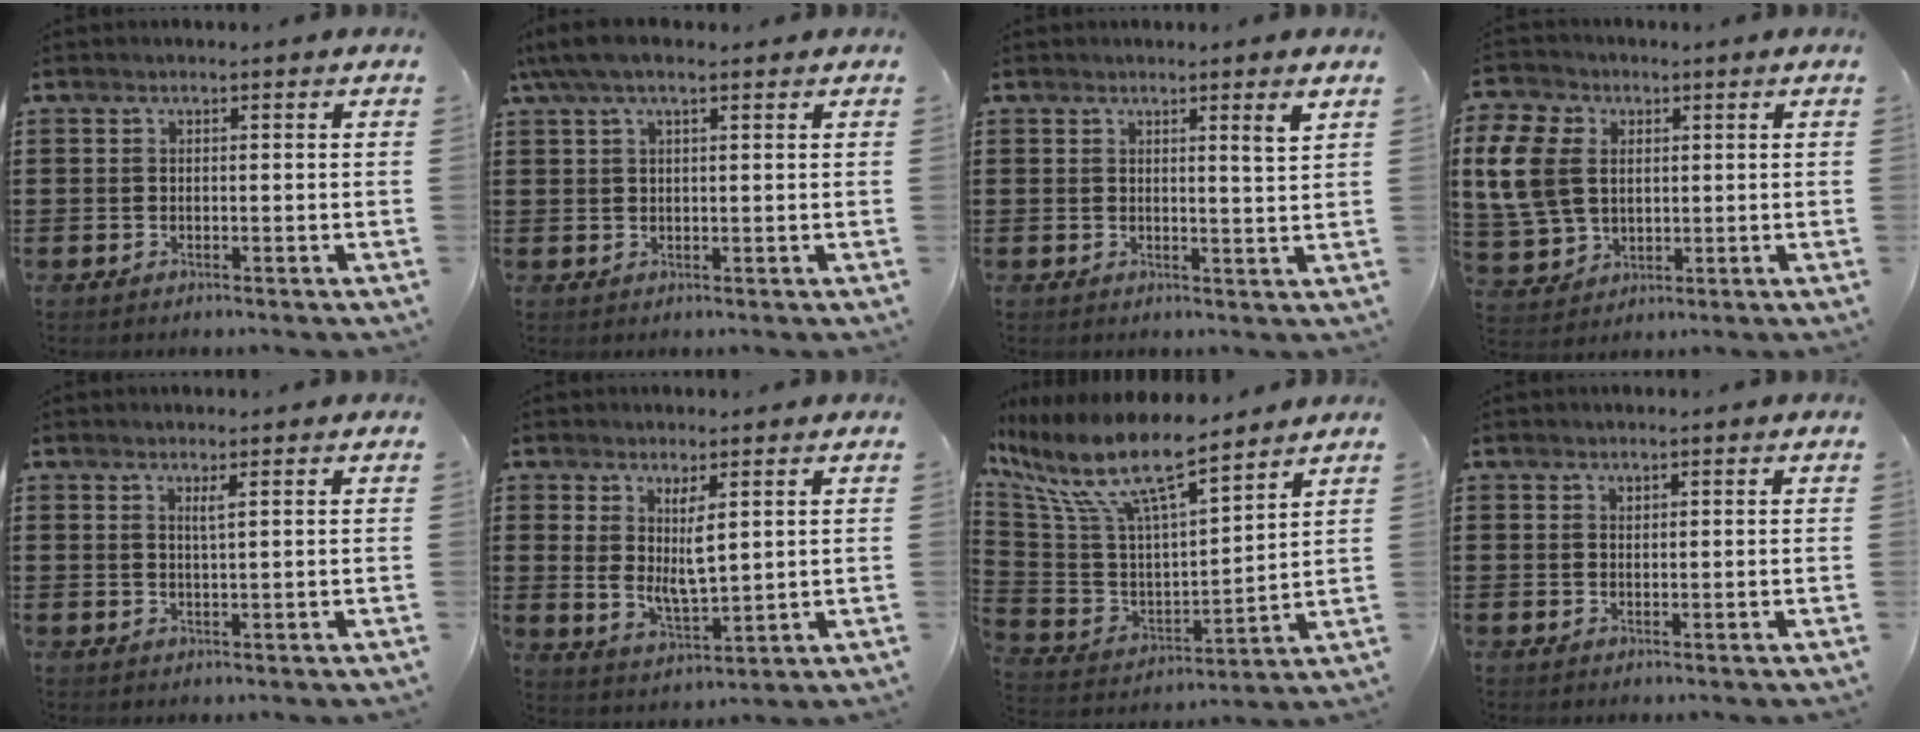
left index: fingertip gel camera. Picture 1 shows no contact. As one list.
[{"total": 4.1, "force": [2.3, 1.4, 3.1], "torque": [-0.064, 0.008, 0.042]}, {"total": 2.8, "force": [1.8, -0.4, 2.0], "torque": [-0.037, -0.007, 0.029]}, {"total": 9.6, "force": [2.1, 7.5, 5.7], "torque": [-0.166, 0.013, 0.038]}, {"total": 1.6, "force": [0.9, 0.0, 1.4], "torque": [-0.030, -0.001, 0.015]}, {"total": 5.9, "force": [2.3, 2.2, 4.9], "torque": [-0.091, -0.007, 0.041]}, {"total": 12.6, "force": [8.7, 3.0, 8.6], "torque": [-0.208, -0.057, 0.144]}, {"total": 0.7, "force": [0.6, 0.3, 0.1], "torque": [-0.003, 0.001, 0.012]}]